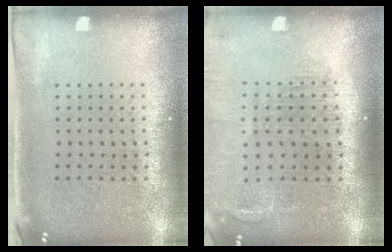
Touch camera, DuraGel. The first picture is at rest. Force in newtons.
{"total": 1.4, "press": 1.4, "slide": 0.1}